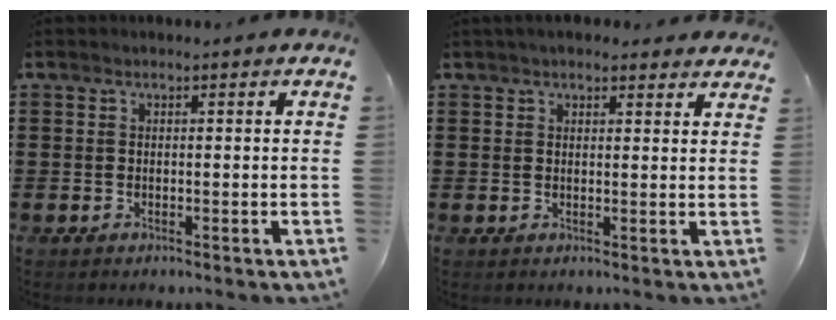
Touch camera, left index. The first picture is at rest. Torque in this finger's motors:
{"motor_torque": [1.38, -0.76, 0.48, 0.05]}